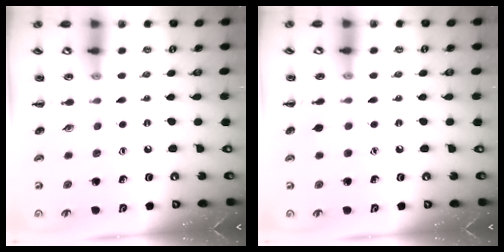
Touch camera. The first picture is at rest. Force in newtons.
{"total": 3.7, "press": 3.6, "slide": 0.9}